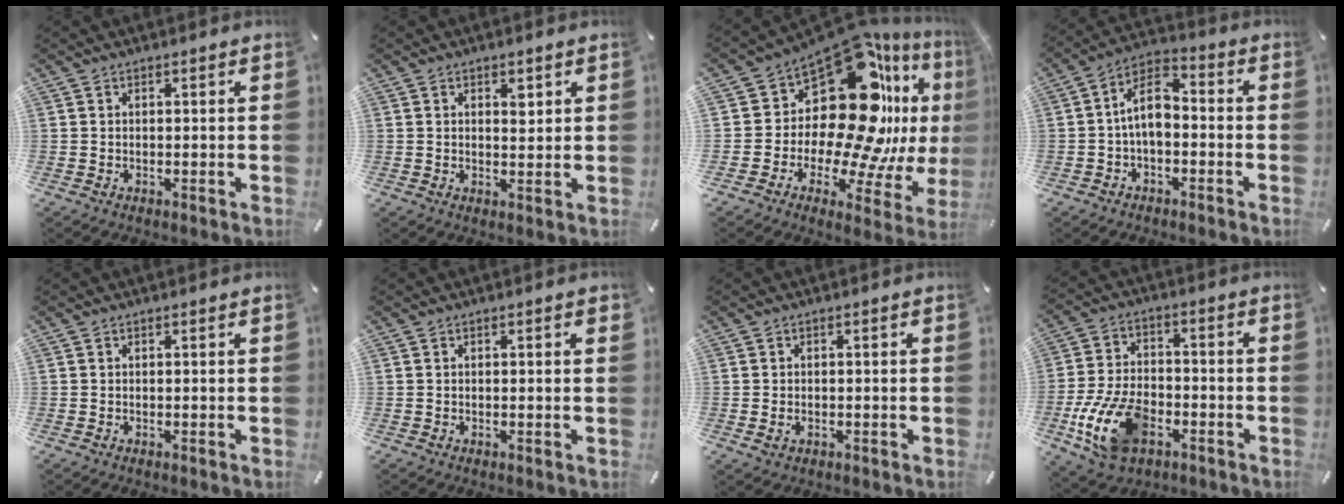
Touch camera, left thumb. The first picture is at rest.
{"total": 2.8, "force": [1.1, 1.8, 1.9], "torque": [-0.008, -0.009, 0.012]}
{"total": 23.3, "force": [8.6, 13.2, 17.2], "torque": [-0.258, -0.115, 0.158]}
{"total": 9.4, "force": [-1.1, 5.5, 7.5], "torque": [-0.151, 0.013, -0.019]}
{"total": 0.0}
{"total": 0.8, "force": [0.1, 0.2, 0.8], "torque": [-0.015, 0.002, 0.001]}
{"total": 1.4, "force": [-0.3, 1.1, 0.8], "torque": [-0.014, 0.004, -0.007]}
{"total": 14.8, "force": [-6.2, 9.3, 9.8], "torque": [-0.202, 0.031, -0.104]}